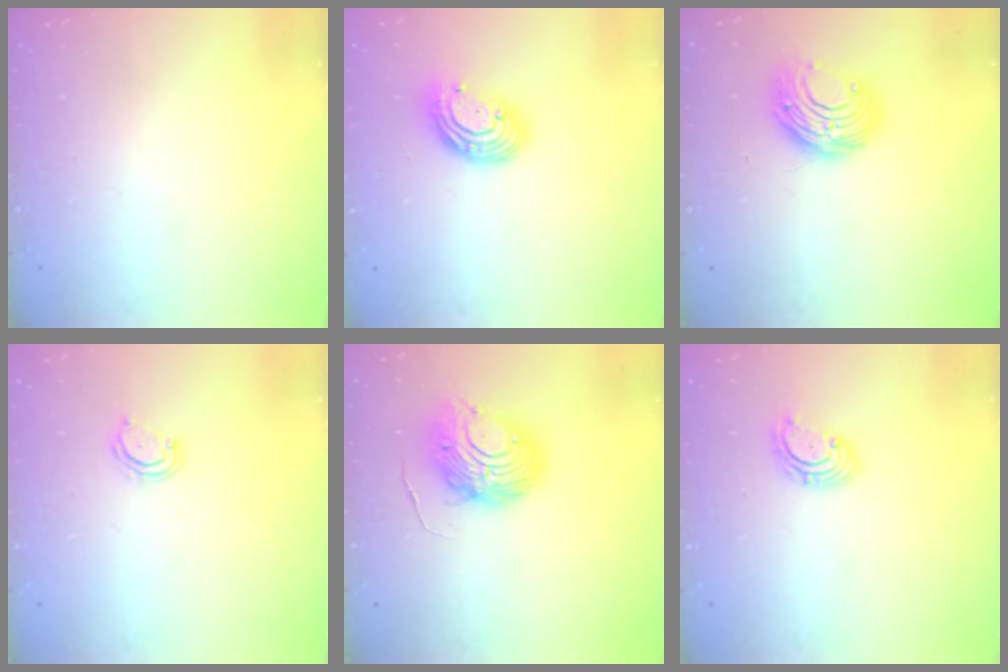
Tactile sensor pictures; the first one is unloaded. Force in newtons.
{"total": 10.5, "press": 10.4, "slide": 1.1}
{"total": 9.1, "press": 9.1, "slide": 0.5}
{"total": 4.1, "press": 4.1, "slide": 0.3}
{"total": 10.2, "press": 10.2, "slide": 1.1}
{"total": 2.9, "press": 2.9, "slide": 0.3}